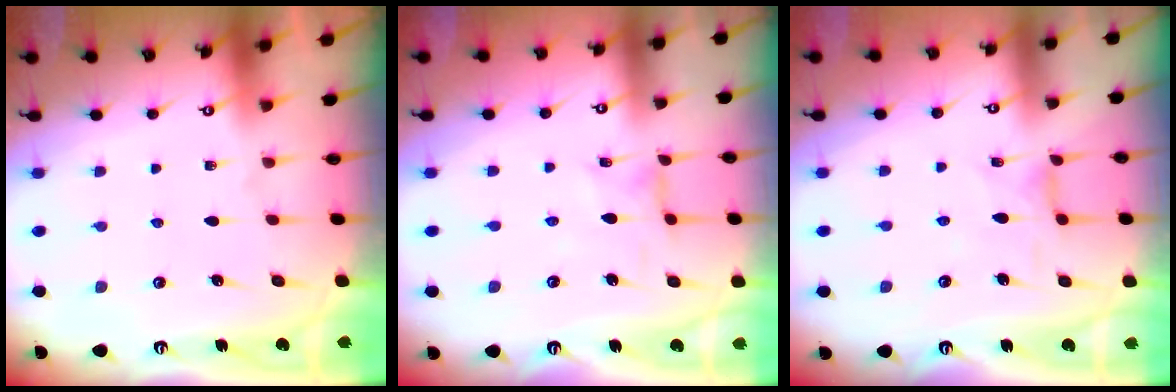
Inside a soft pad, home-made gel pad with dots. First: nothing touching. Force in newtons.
{"total": 0.9, "press": 0.9, "slide": 0.0}
{"total": 2.3, "press": 2.3, "slide": 0.5}